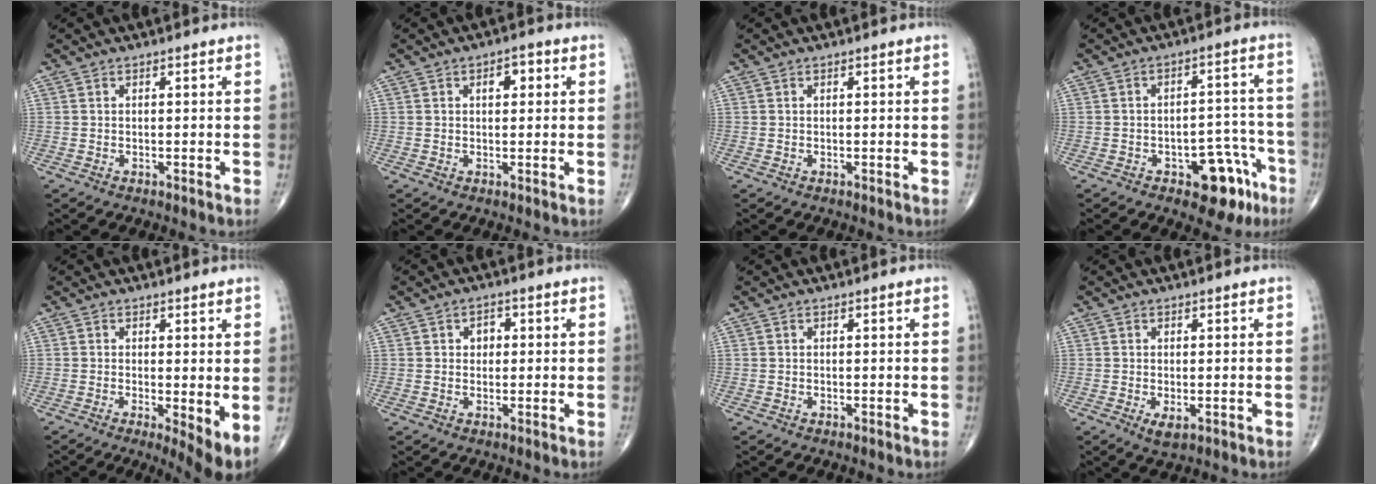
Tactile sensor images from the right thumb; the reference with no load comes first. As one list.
[{"total": 3.2, "force": [1.0, 1.9, 2.4], "torque": [-0.023, 0.003, 0.010]}, {"total": 0.0}, {"total": 10.6, "force": [-5.6, 5.4, 7.2], "torque": [-0.054, 0.045, -0.069]}, {"total": 5.4, "force": [-0.5, 1.3, 5.3], "torque": [-0.084, -0.017, -0.009]}, {"total": 2.6, "force": [0.4, 2.1, 1.4], "torque": [-0.006, 0.003, 0.004]}, {"total": 0.0}, {"total": 2.4, "force": [-0.7, 1.1, 2.1], "torque": [-0.035, -0.006, -0.007]}]